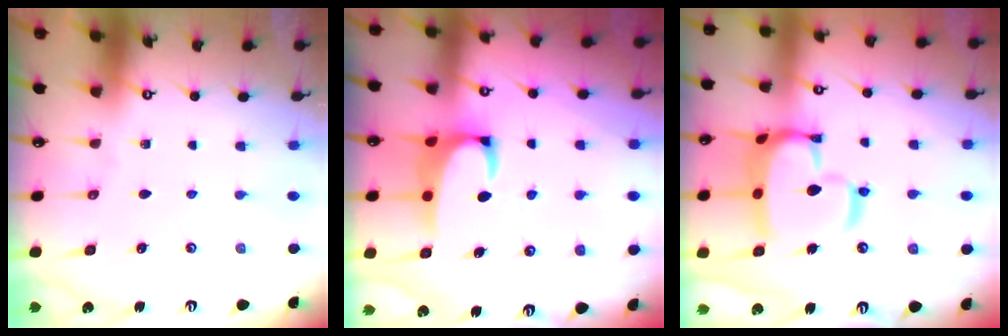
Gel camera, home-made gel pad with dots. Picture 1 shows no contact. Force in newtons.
{"total": 3.8, "press": 3.6, "slide": 1.2}
{"total": 13.2, "press": 13.2, "slide": 1.2}